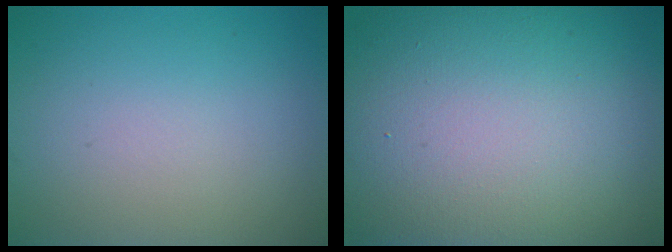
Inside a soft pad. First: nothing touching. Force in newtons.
{"total": 20.8, "press": 20.8, "slide": 1.5}